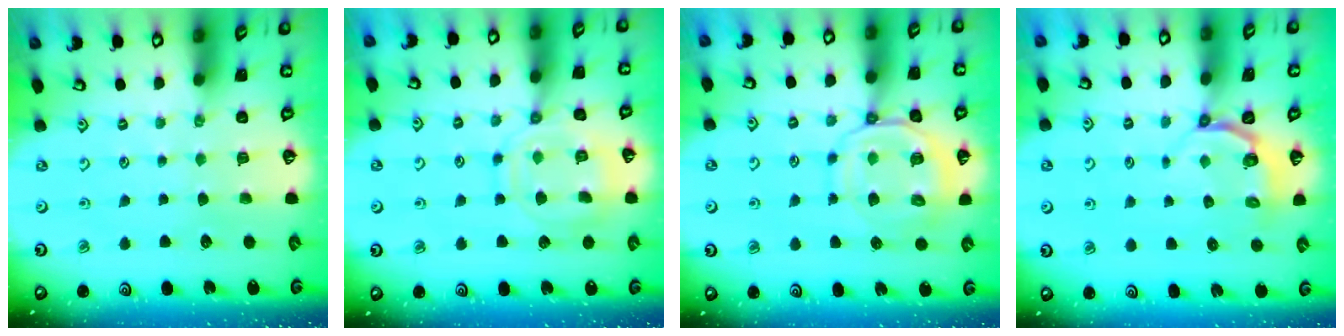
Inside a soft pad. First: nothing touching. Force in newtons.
{"total": 13.2, "press": 13.1, "slide": 1.2}
{"total": 11.7, "press": 11.7, "slide": 1.3}
{"total": 3.8, "press": 2.9, "slide": 2.4}